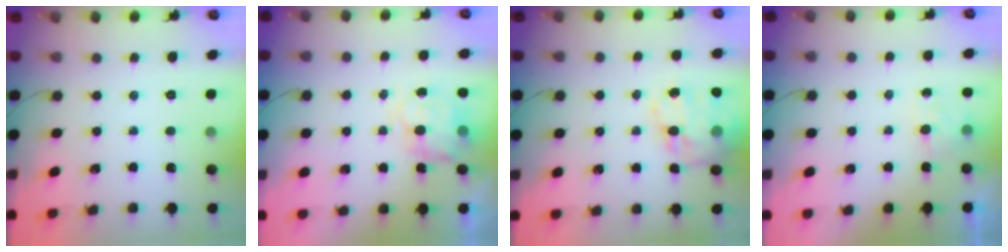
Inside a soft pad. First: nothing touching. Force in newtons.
{"total": 7.9, "press": 7.8, "slide": 1.1}
{"total": 16.8, "press": 16.4, "slide": 3.8}
{"total": 5.0, "press": 4.7, "slide": 1.5}